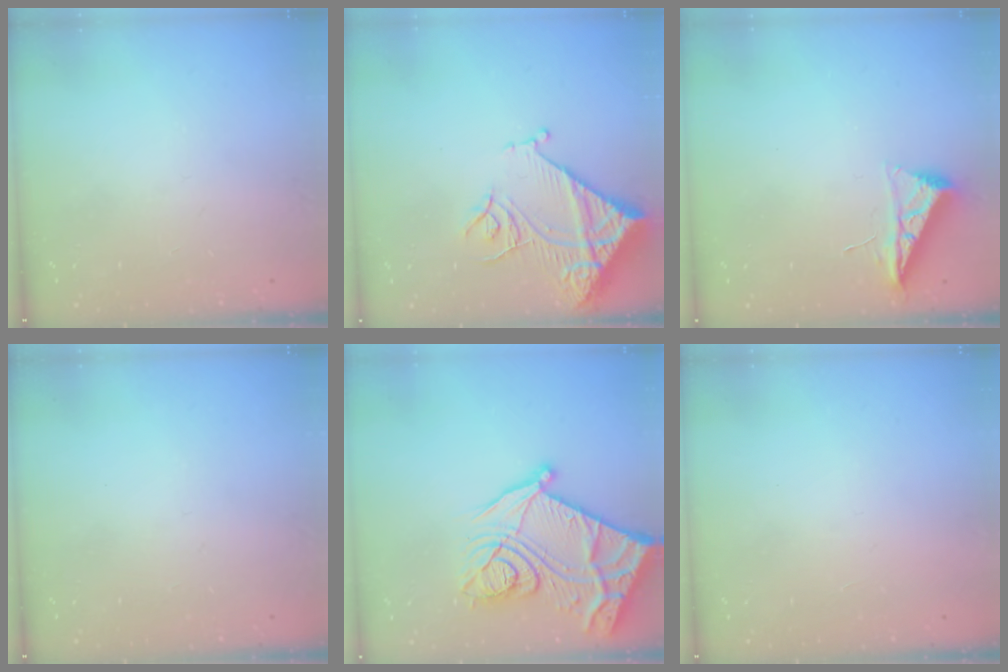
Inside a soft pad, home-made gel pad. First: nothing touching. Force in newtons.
{"total": 14.9, "press": 14.8, "slide": 1.6}
{"total": 7.0, "press": 6.9, "slide": 0.8}
{"total": 0.0}
{"total": 27.1, "press": 27.1, "slide": 0.8}
{"total": 1.5, "press": 1.5, "slide": 0.1}